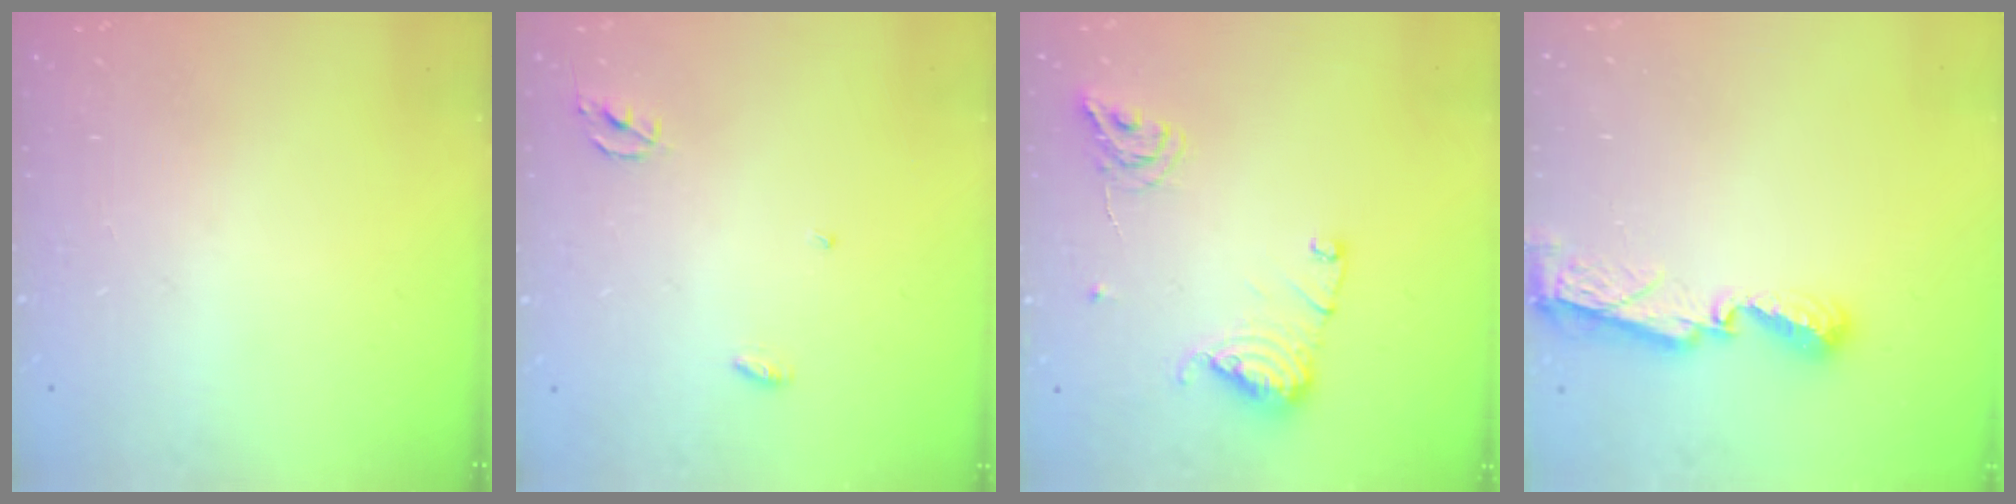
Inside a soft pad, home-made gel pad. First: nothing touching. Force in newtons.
{"total": 3.2, "press": 3.2, "slide": 0.2}
{"total": 12.4, "press": 12.3, "slide": 1.2}
{"total": 7.7, "press": 7.7, "slide": 0.8}